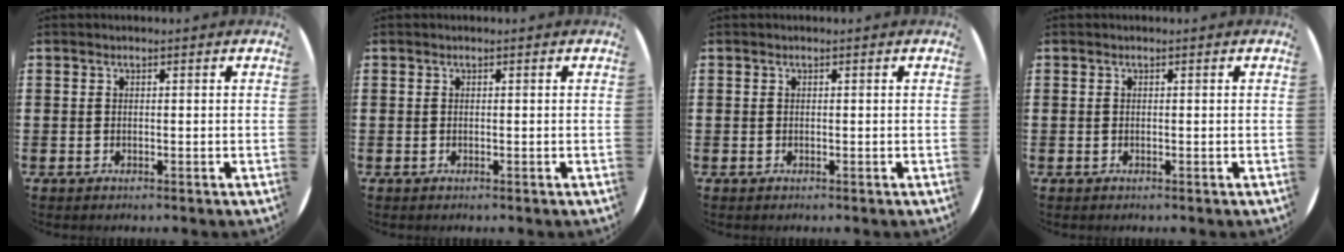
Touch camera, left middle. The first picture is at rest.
{"total": 0.0}
{"total": 0.0}
{"total": 0.0}